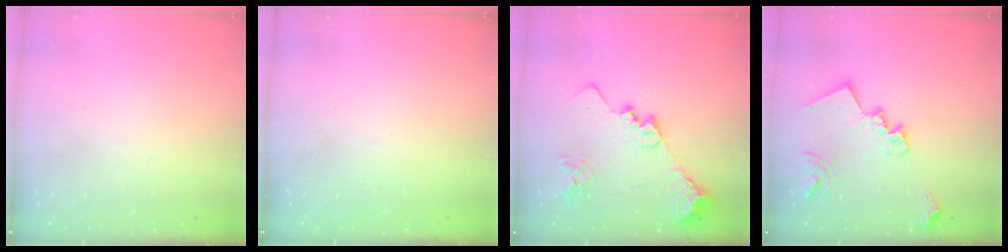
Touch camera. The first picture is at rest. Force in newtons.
{"total": 1.3, "press": 1.1, "slide": 0.7}
{"total": 22.6, "press": 22.4, "slide": 3.2}
{"total": 18.3, "press": 18.3, "slide": 1.3}